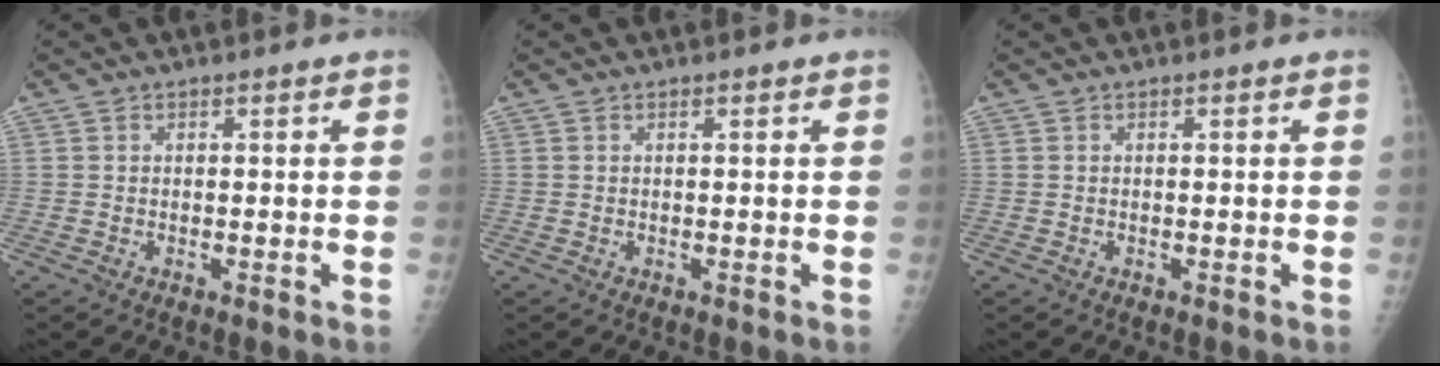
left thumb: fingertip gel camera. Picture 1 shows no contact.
{"total": 0.0}
{"total": 0.0}